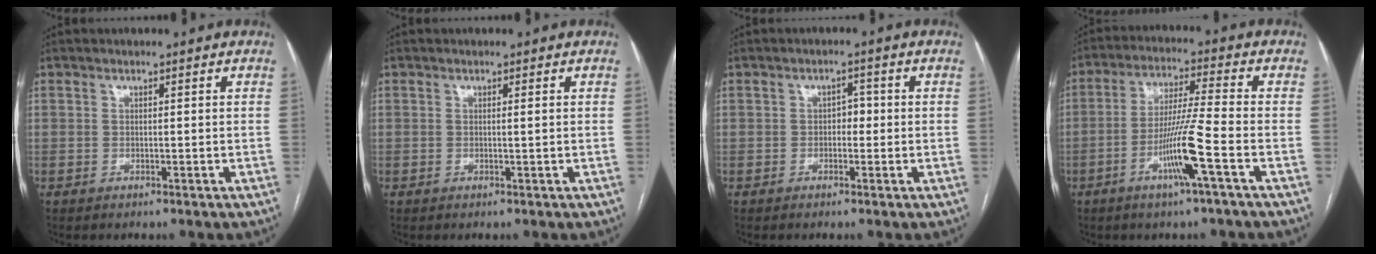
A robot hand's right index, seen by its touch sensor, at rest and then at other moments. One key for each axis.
{"total": 0.6, "fx": 0.2, "fy": -0.1, "fz": 0.6, "tx": -0.011, "ty": -0.001, "tz": 0.003}
{"total": 2.0, "fx": -0.2, "fy": 1.3, "fz": 1.6, "tx": -0.016, "ty": 0.010, "tz": -0.005}
{"total": 9.6, "fx": -3.9, "fy": -1.2, "fz": 8.7, "tx": -0.170, "ty": -0.008, "tz": -0.077}